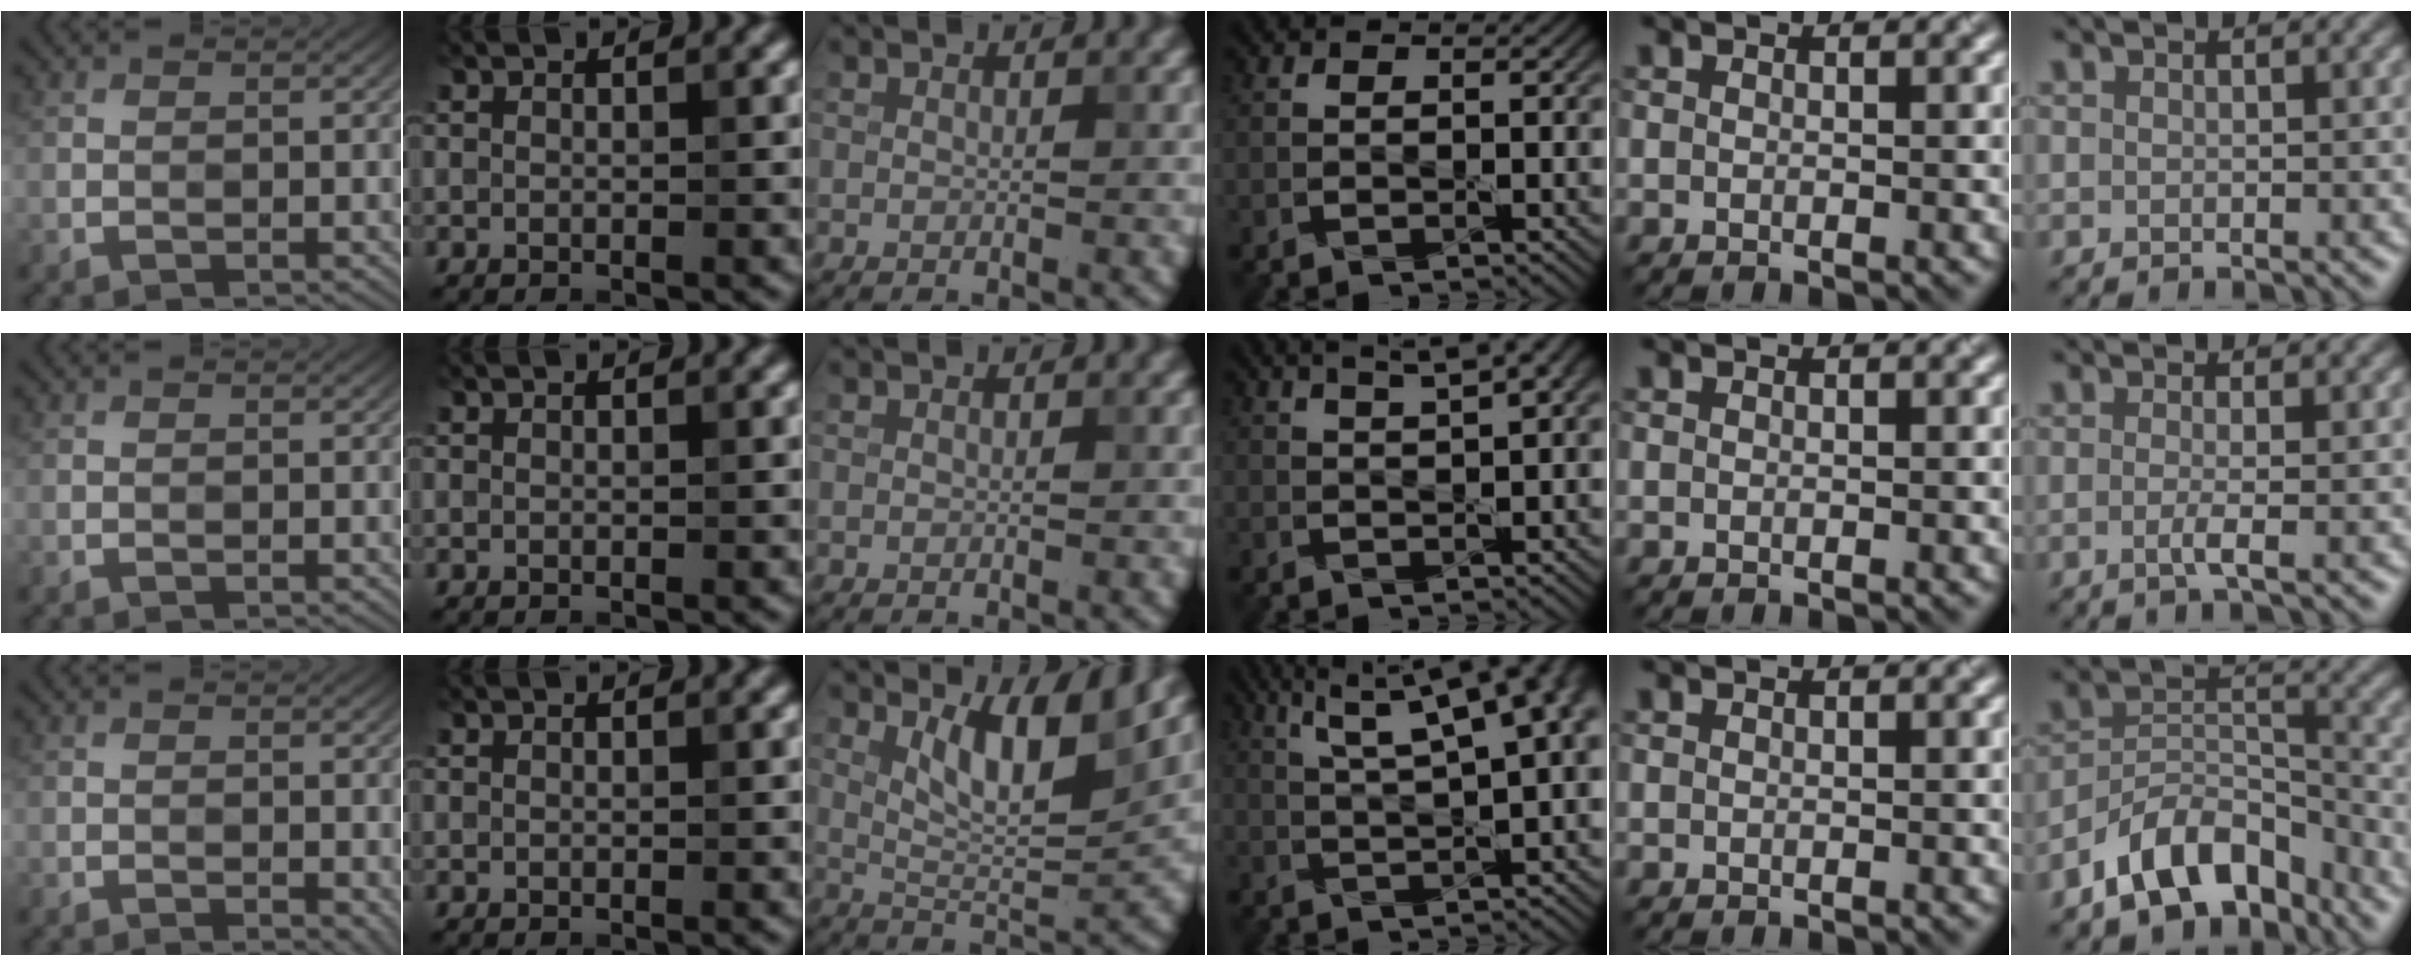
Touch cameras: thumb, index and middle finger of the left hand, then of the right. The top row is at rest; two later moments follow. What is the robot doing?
{"motion": "pour", "object": "sugar"}